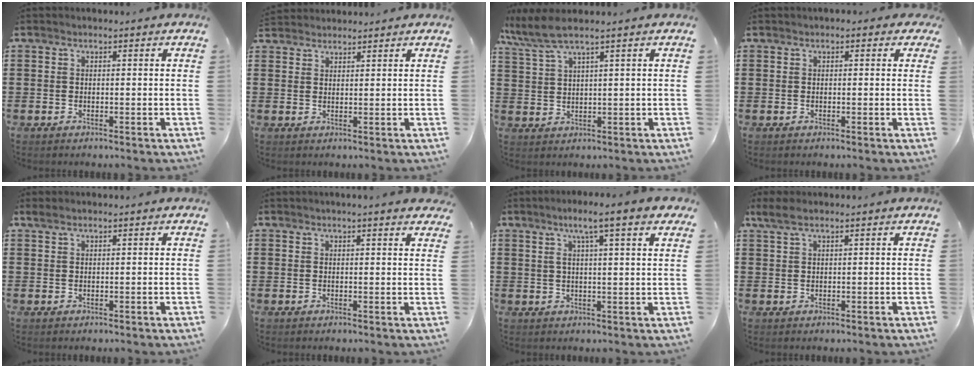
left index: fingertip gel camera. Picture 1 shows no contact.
{"total": 1.8, "force": [1.8, 0.1, -0.2], "torque": [-0.001, 0.001, 0.036]}
{"total": 4.3, "force": [3.2, 0.0, 3.0], "torque": [-0.076, -0.009, 0.052]}
{"total": 0.5, "force": [0.0, 0.5, 0.2], "torque": [-0.007, 0.006, -0.002]}
{"total": 0.7, "force": [0.5, 0.0, 0.5], "torque": [-0.010, 0.001, 0.010]}
{"total": 1.4, "force": [1.2, -0.1, 0.7], "torque": [-0.016, 0.000, 0.023]}
{"total": 5.5, "force": [3.4, -0.2, 4.3], "torque": [-0.092, 0.001, 0.053]}
{"total": 2.2, "force": [1.3, 0.5, 1.7], "torque": [-0.036, 0.003, 0.024]}